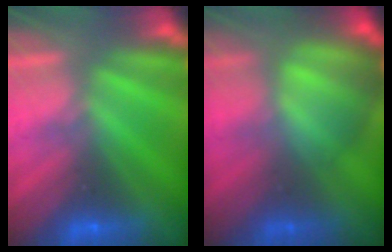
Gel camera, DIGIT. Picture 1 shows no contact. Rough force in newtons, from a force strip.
{"total": 6.6}